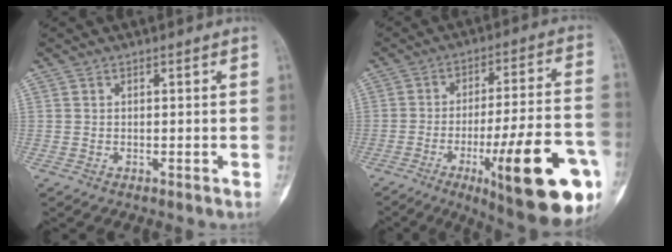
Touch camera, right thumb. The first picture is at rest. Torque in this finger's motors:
{"motor_torque": [0.78, 0.68, 1.80, -0.95, 0.21]}